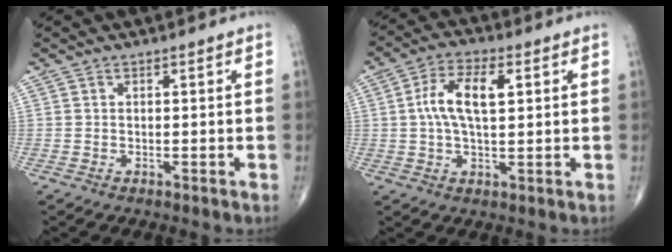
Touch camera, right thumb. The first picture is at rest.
{"total": 9.2, "force": [1.8, 4.1, 8.0], "torque": [-0.157, 0.013, 0.028]}